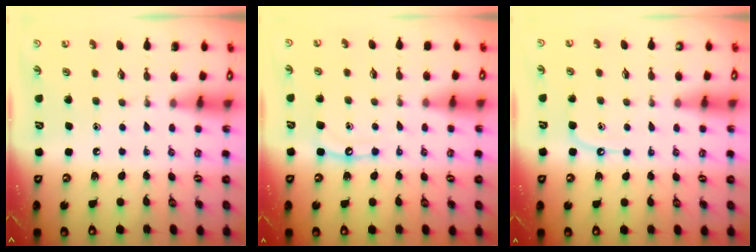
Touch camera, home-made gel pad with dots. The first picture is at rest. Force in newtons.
{"total": 7.3, "press": 7.3, "slide": 0.6}
{"total": 6.0, "press": 5.9, "slide": 0.6}